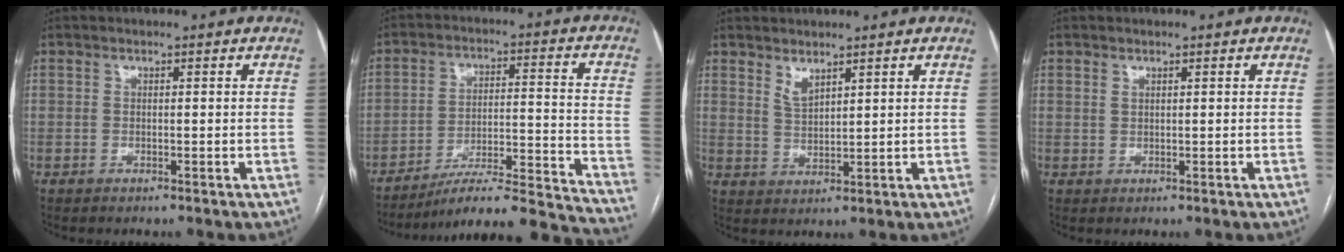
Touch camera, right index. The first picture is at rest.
{"total": 21.6, "force": [-20.3, -0.4, 7.3], "torque": [-0.067, 0.009, -0.290]}
{"total": 2.8, "force": [2.2, 0.8, 1.5], "torque": [-0.032, -0.010, 0.051]}
{"total": 0.7, "force": [0.5, 0.4, 0.3], "torque": [-0.005, 0.000, 0.010]}